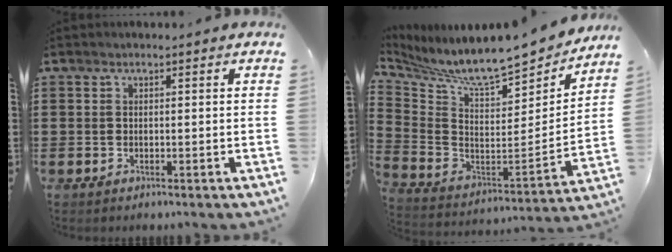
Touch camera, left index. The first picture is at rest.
{"total": 8.7, "force": [7.7, 1.1, 3.8], "torque": [-0.101, -0.068, 0.125]}